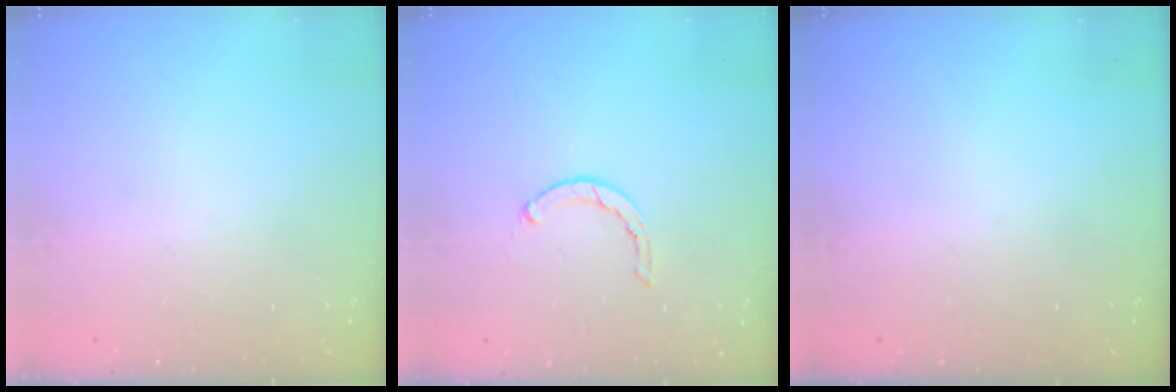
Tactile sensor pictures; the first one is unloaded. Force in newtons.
{"total": 1.6, "press": 1.5, "slide": 0.4}
{"total": 0.0}